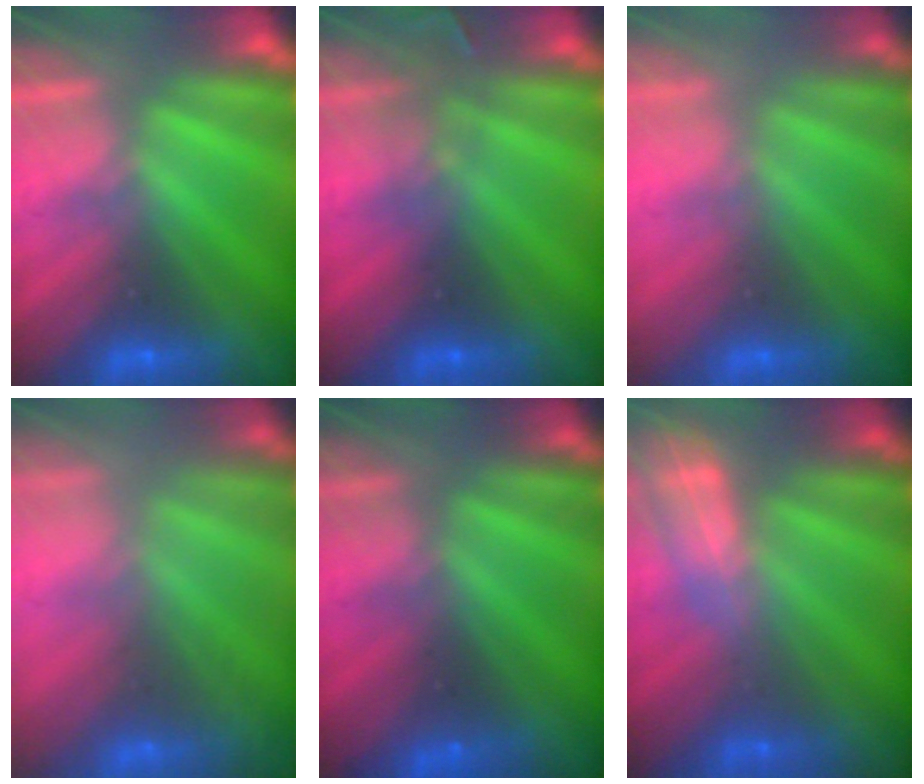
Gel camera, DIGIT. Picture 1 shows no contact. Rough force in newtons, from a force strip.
{"total": 2.9}
{"total": 2.5}
{"total": 5.6}
{"total": 1.4}
{"total": 2.4}